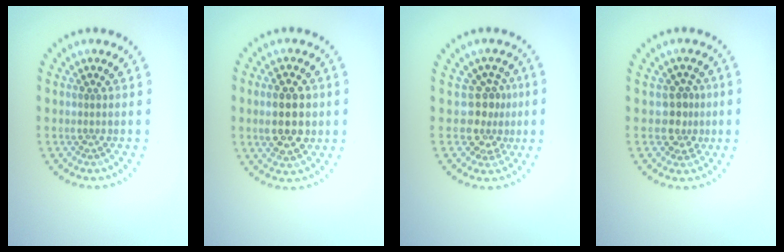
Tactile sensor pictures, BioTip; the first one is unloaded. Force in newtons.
{"total": 5.2, "press": 5.2, "slide": 0.2}
{"total": 3.0, "press": 2.3, "slide": 2.0}
{"total": 2.5, "press": 2.2, "slide": 1.2}